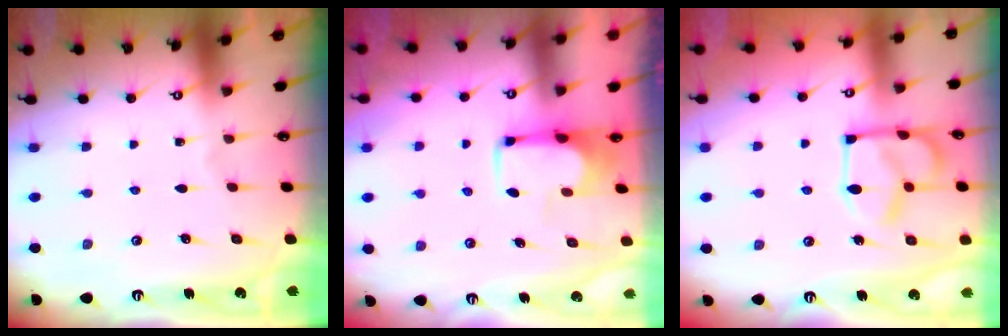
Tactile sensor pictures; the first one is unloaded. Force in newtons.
{"total": 3.1, "press": 3.1, "slide": 0.4}
{"total": 10.2, "press": 10.2, "slide": 0.4}